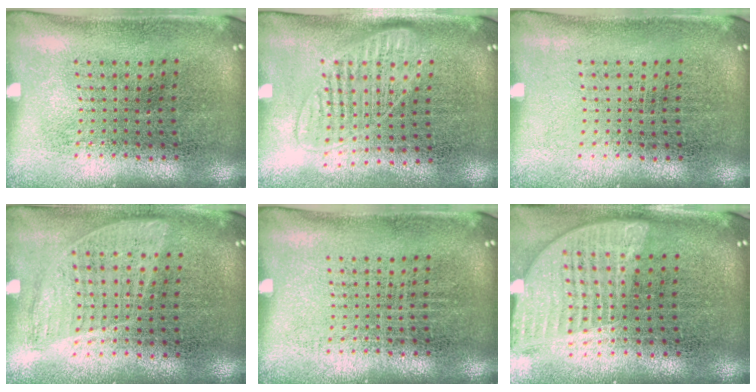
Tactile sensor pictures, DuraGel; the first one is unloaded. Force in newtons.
{"total": 1.4, "press": 1.3, "slide": 0.6}
{"total": 0.0}
{"total": 0.9, "press": 0.8, "slide": 0.4}
{"total": 0.0}
{"total": 1.7, "press": 1.4, "slide": 1.0}